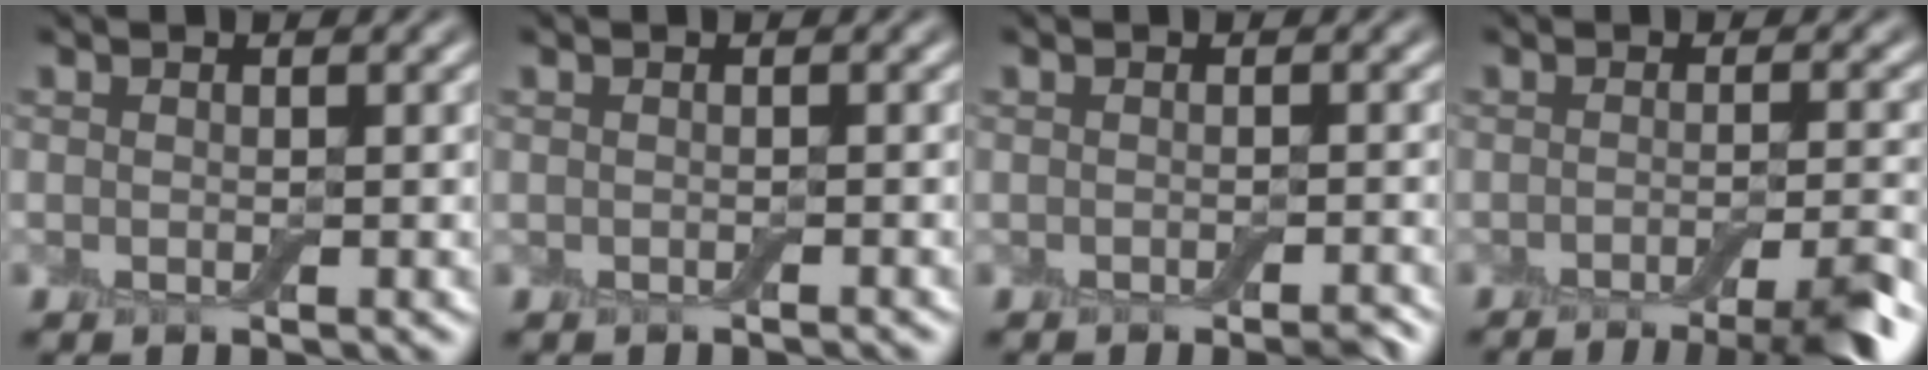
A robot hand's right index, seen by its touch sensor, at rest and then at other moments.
{"total": 0.5, "force": [-0.5, 0.0, 0.2], "torque": [-0.003, -0.004, -0.008]}
{"total": 1.6, "force": [-1.2, 0.3, 1.1], "torque": [-0.010, -0.004, -0.016]}
{"total": 6.6, "force": [-4.3, 1.4, 4.8], "torque": [-0.057, -0.008, -0.060]}